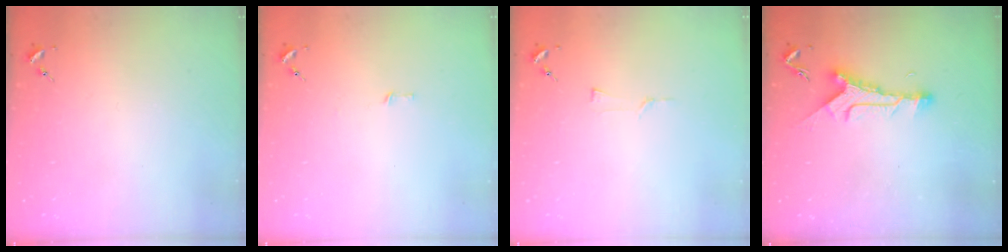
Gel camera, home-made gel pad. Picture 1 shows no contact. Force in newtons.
{"total": 2.6, "press": 2.6, "slide": 0.2}
{"total": 4.1, "press": 4.1, "slide": 0.4}
{"total": 9.8, "press": 9.8, "slide": 0.3}